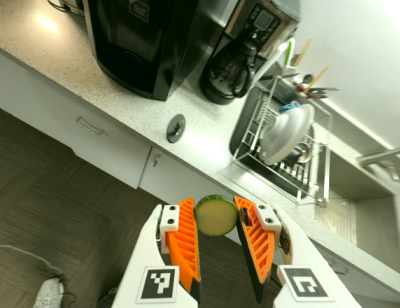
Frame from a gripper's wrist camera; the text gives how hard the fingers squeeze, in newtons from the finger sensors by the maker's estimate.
{"total": 10.4, "left": 10.3, "right": 10.5}